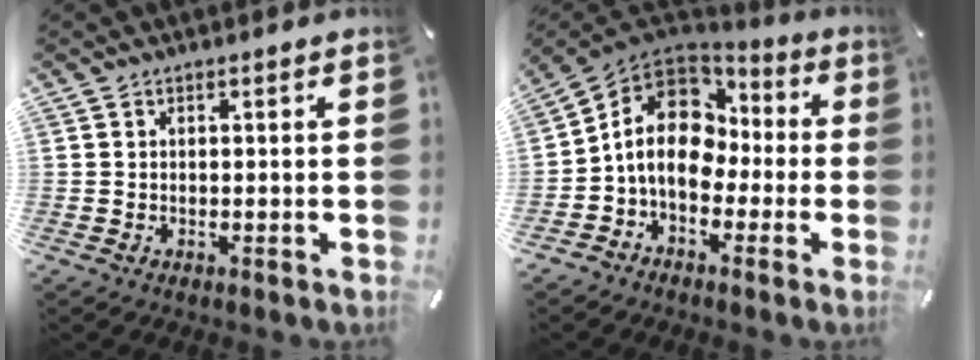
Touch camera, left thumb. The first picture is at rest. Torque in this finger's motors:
{"motor_torque": [1.71, 3.30, 0.79, 0.41, 0.42]}